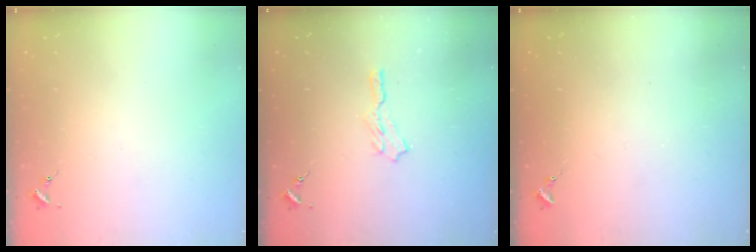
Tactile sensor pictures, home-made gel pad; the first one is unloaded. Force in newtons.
{"total": 5.5, "press": 5.5, "slide": 0.6}
{"total": 0.0}